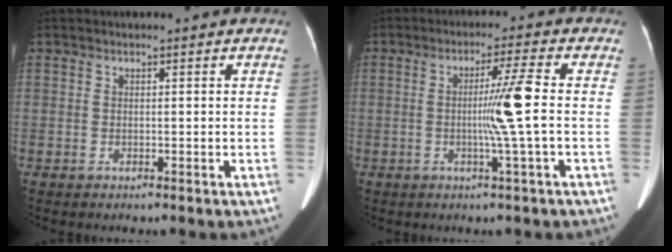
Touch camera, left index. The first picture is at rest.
{"total": 6.2, "force": [-0.5, -1.5, 6.0], "torque": [-0.109, -0.003, -0.011]}